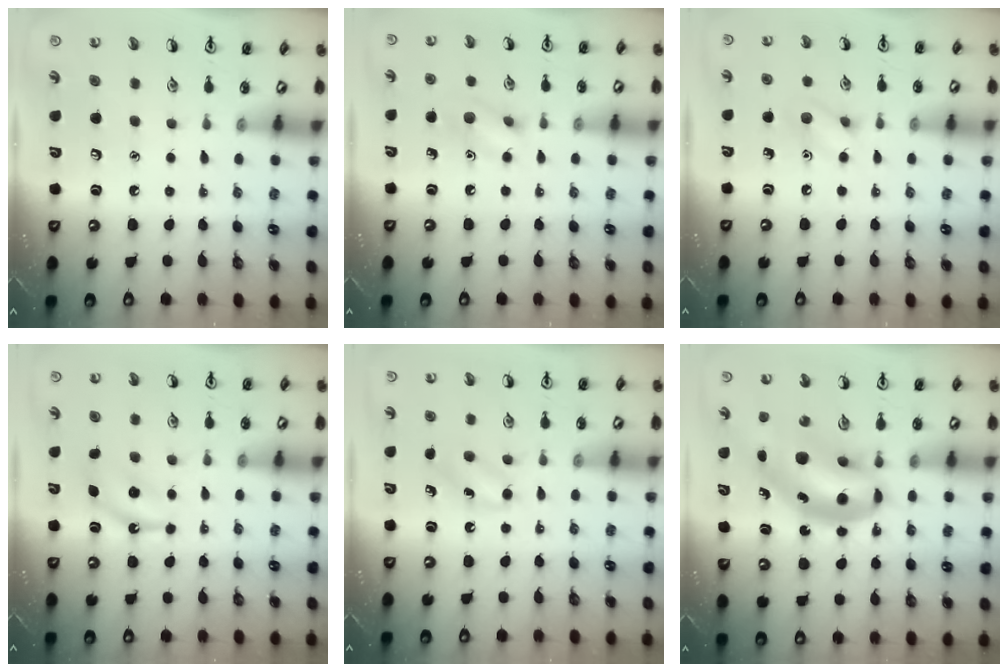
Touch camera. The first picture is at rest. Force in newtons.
{"total": 8.2, "press": 8.1, "slide": 1.5}
{"total": 6.7, "press": 6.6, "slide": 0.9}
{"total": 4.8, "press": 4.7, "slide": 0.9}
{"total": 7.5, "press": 7.3, "slide": 1.8}
{"total": 12.0, "press": 11.5, "slide": 3.5}